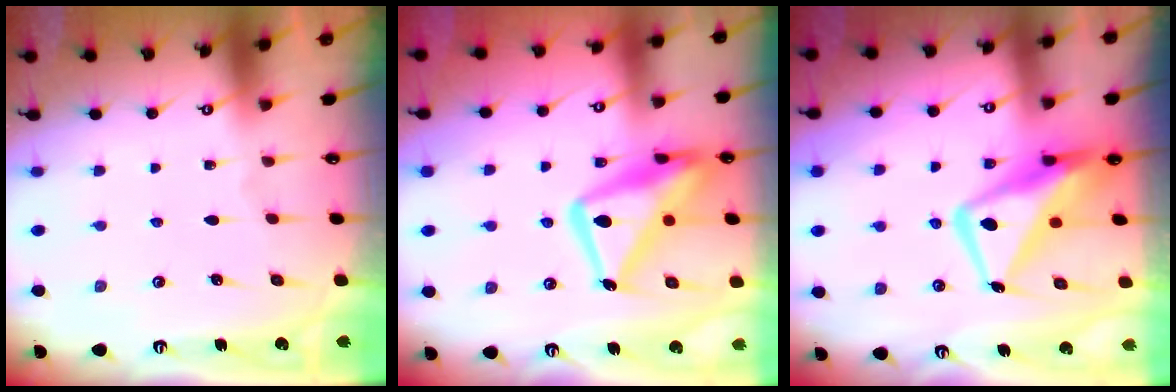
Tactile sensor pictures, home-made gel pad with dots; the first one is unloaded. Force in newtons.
{"total": 18.6, "press": 18.6, "slide": 1.6}
{"total": 14.7, "press": 14.5, "slide": 2.3}